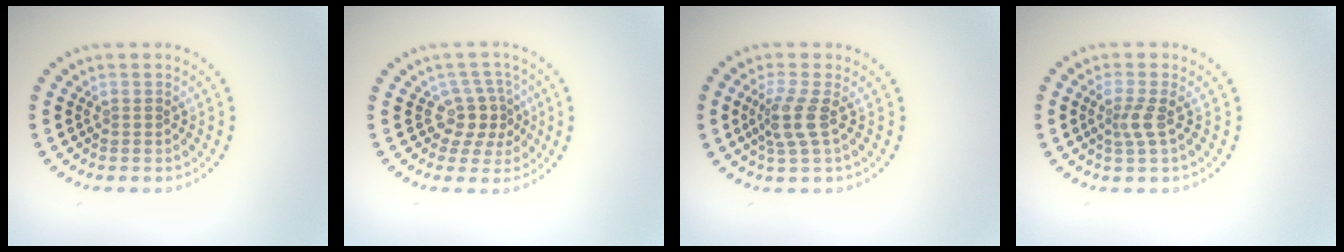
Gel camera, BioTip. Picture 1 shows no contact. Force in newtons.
{"total": 3.0, "press": 2.2, "slide": 2.0}
{"total": 2.6, "press": 2.0, "slide": 1.7}
{"total": 2.0, "press": 1.4, "slide": 1.3}